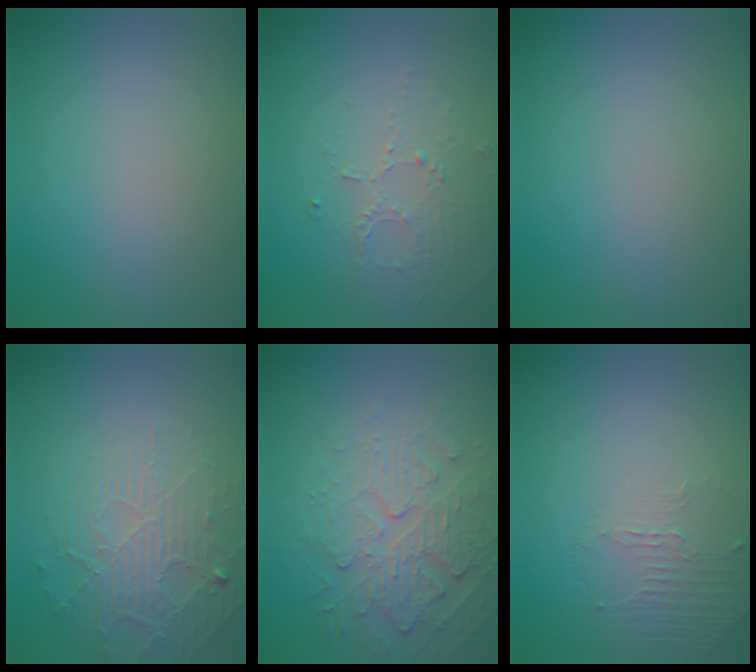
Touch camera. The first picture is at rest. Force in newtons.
{"total": 1.7, "press": 1.2, "slide": 1.2}
{"total": 0.0}
{"total": 2.6, "press": 2.0, "slide": 1.7}
{"total": 4.0, "press": 3.6, "slide": 1.8}
{"total": 1.2, "press": 0.4, "slide": 1.1}